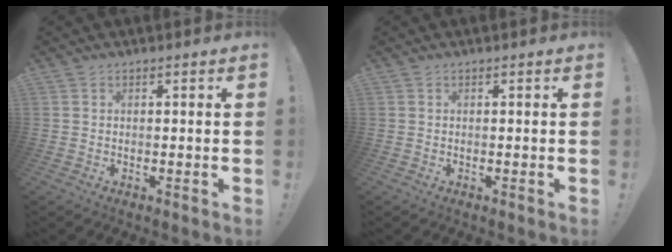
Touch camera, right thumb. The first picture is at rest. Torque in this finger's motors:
{"motor_torque": [0.00, 0.00, -0.14, 0.14, 0.03]}